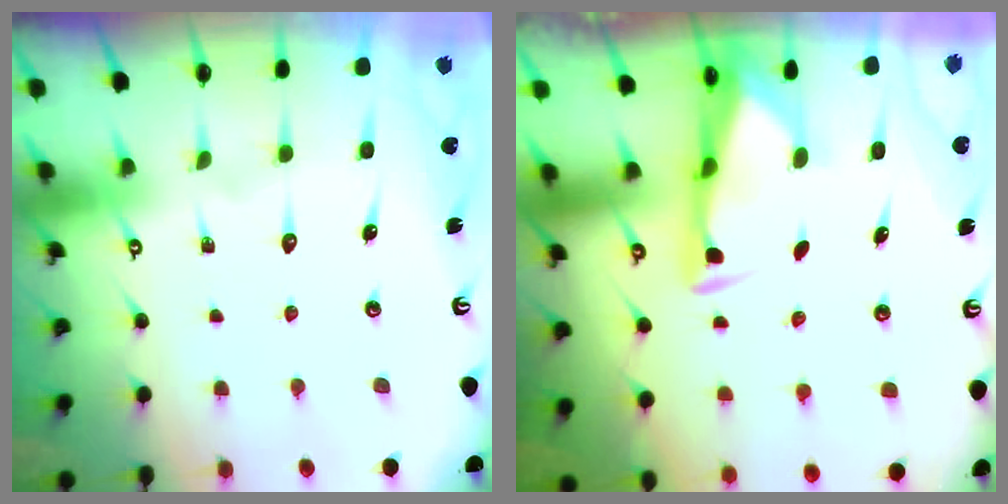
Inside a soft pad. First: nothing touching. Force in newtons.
{"total": 3.1, "press": 3.0, "slide": 0.9}